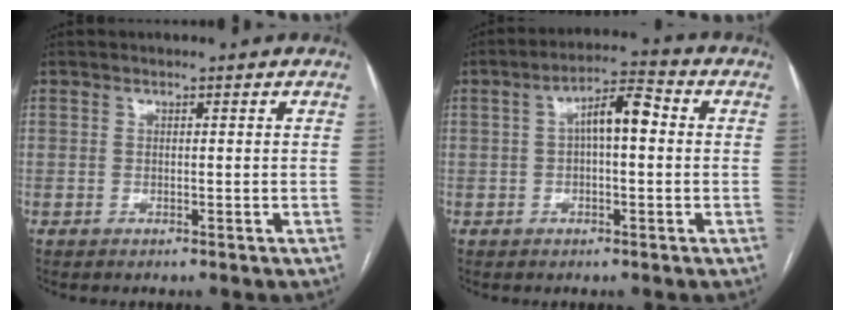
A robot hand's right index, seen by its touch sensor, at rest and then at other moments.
{"total": 6.5, "force": [0.8, 1.9, 6.2], "torque": [-0.106, 0.029, 0.010]}